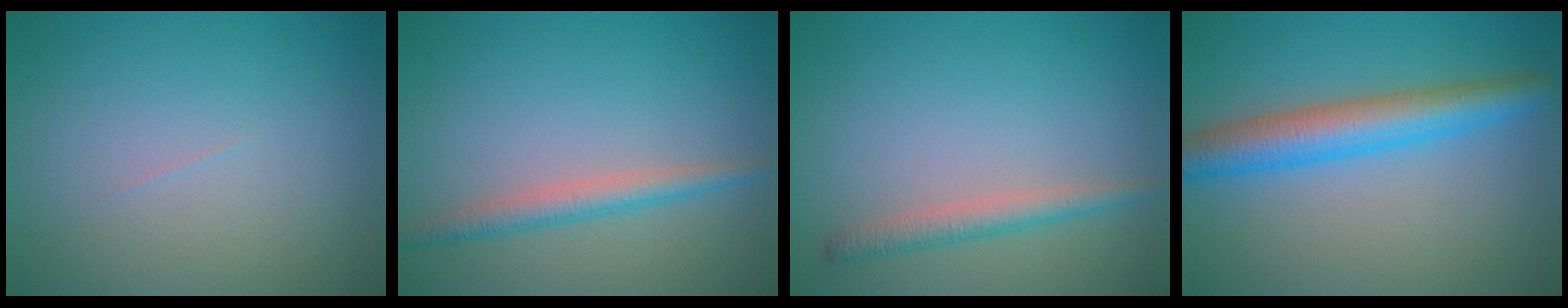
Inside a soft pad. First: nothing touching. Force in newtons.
{"total": 2.5, "press": 2.5, "slide": 0.1}
{"total": 2.1, "press": 2.1, "slide": 0.1}
{"total": 5.7, "press": 5.7, "slide": 0.2}